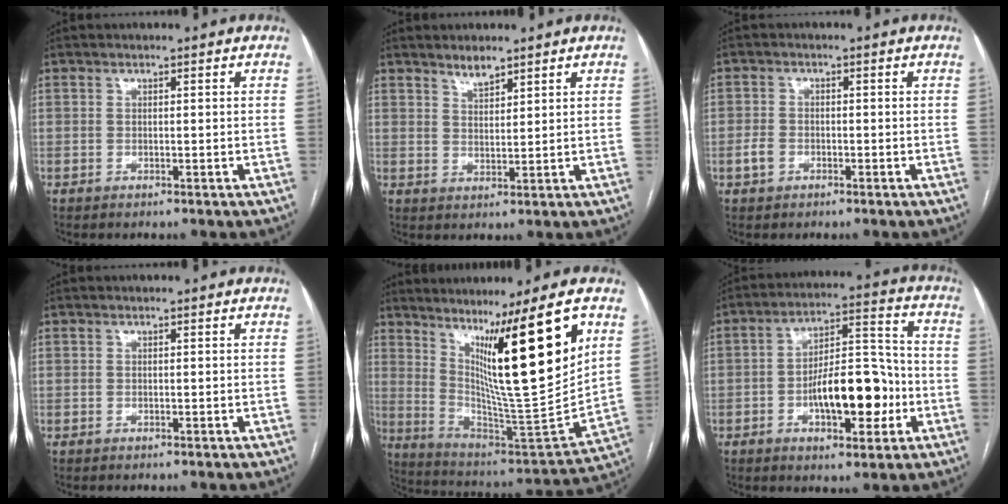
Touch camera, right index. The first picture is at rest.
{"total": 3.0, "force": [2.6, 0.9, 1.1], "torque": [-0.022, -0.004, 0.049]}
{"total": 2.5, "force": [-1.0, 2.0, 1.0], "torque": [-0.021, 0.005, -0.016]}
{"total": 0.0}
{"total": 21.4, "force": [9.7, 0.1, 19.1], "torque": [-0.291, -0.033, 0.160]}
{"total": 13.3, "force": [-3.6, 4.9, 11.8], "torque": [-0.191, 0.022, -0.053]}